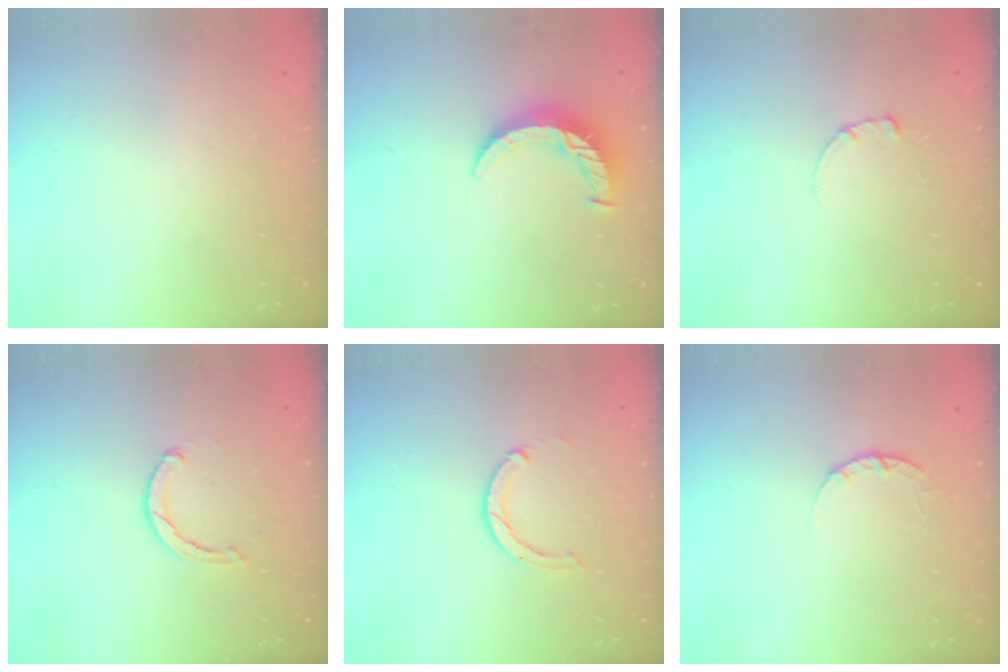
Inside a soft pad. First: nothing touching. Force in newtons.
{"total": 9.3, "press": 9.3, "slide": 0.5}
{"total": 0.6, "press": 0.6, "slide": 0.1}
{"total": 2.4, "press": 2.4, "slide": 0.1}
{"total": 3.6, "press": 3.5, "slide": 0.5}
{"total": 3.4, "press": 3.4, "slide": 0.4}